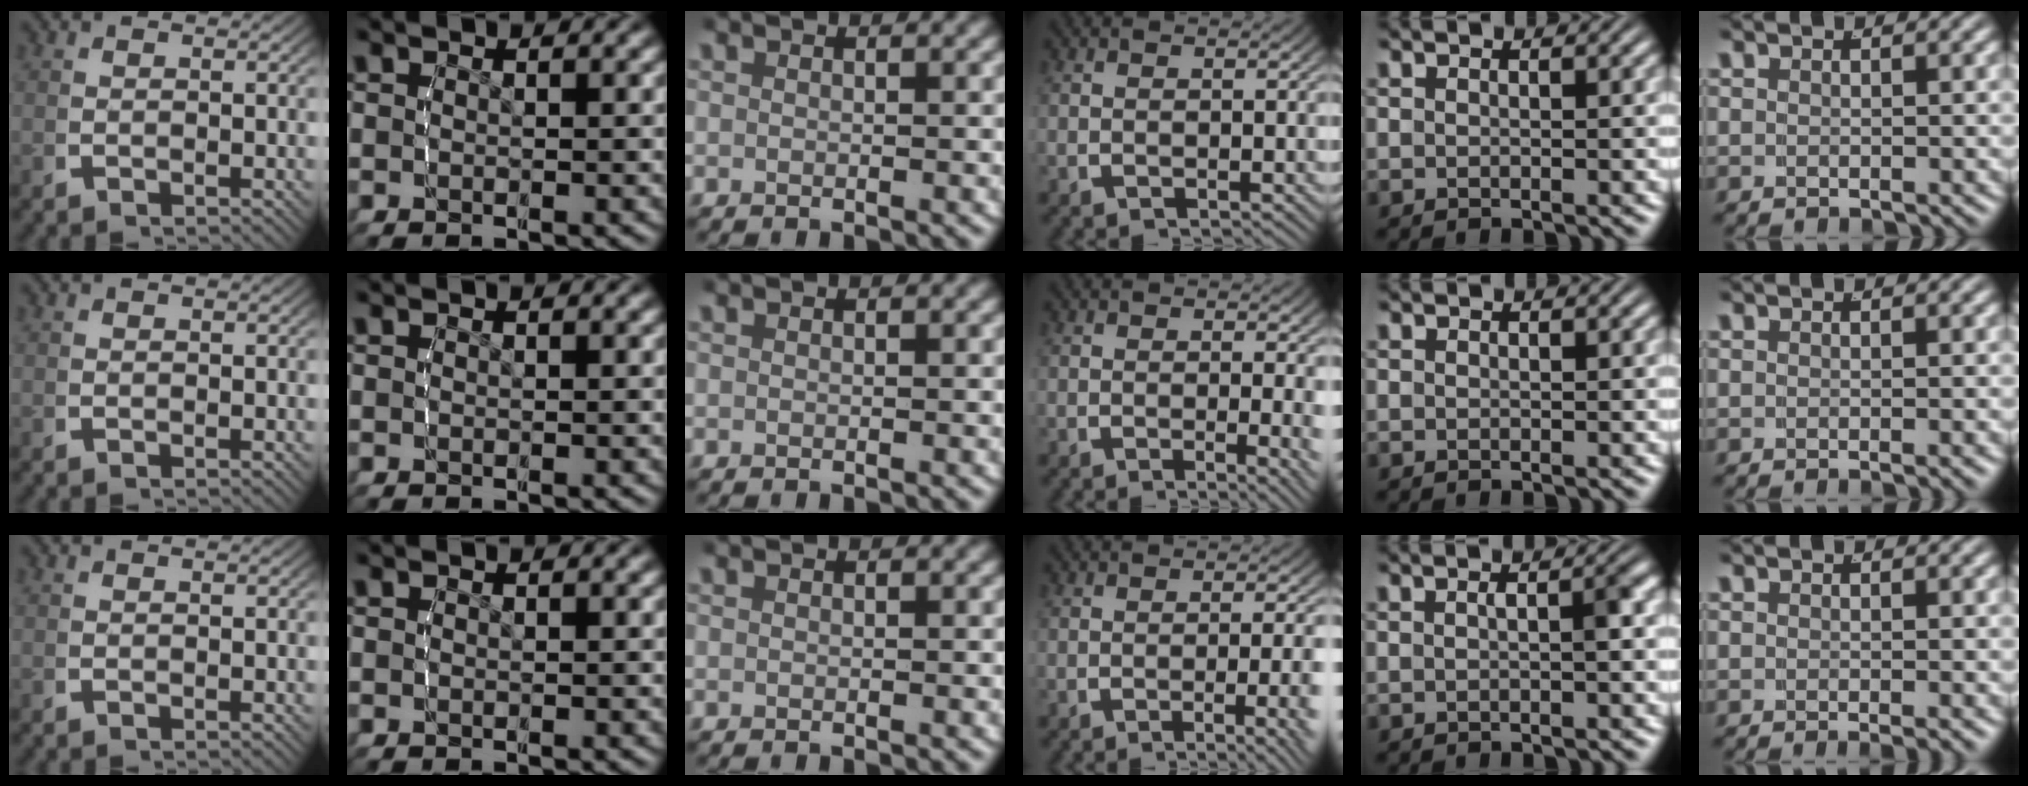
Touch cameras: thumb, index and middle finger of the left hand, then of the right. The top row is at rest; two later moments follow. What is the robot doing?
{"motion": "lift_and_place", "object": "condiment"}